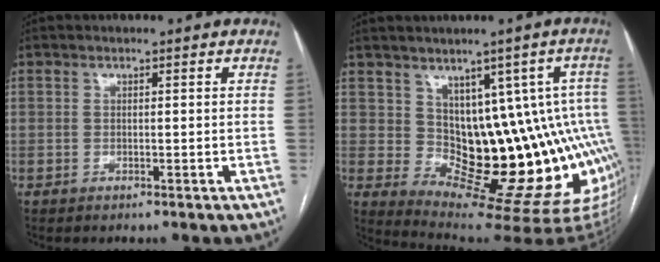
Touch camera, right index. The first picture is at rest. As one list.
[{"total": 15.8, "force": [0.6, 6.8, 14.2], "torque": [-0.134, 0.021, 0.025]}]